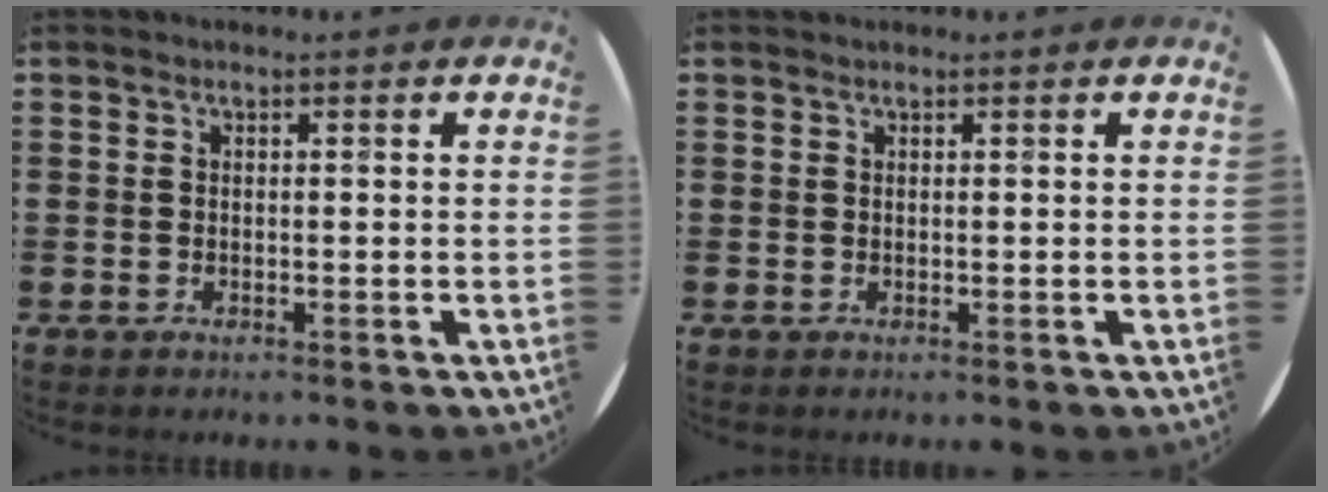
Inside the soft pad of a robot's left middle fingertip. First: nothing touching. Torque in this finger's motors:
{"motor_torque": [-0.32, -0.15, 0.08, 0.02]}